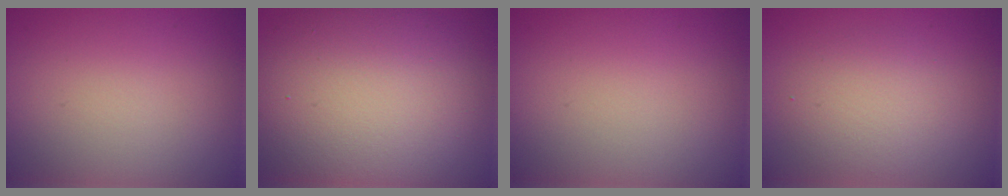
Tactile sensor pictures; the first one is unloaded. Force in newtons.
{"total": 12.9, "press": 12.9, "slide": 0.8}
{"total": 0.0}
{"total": 2.0, "press": 2.0, "slide": 0.2}